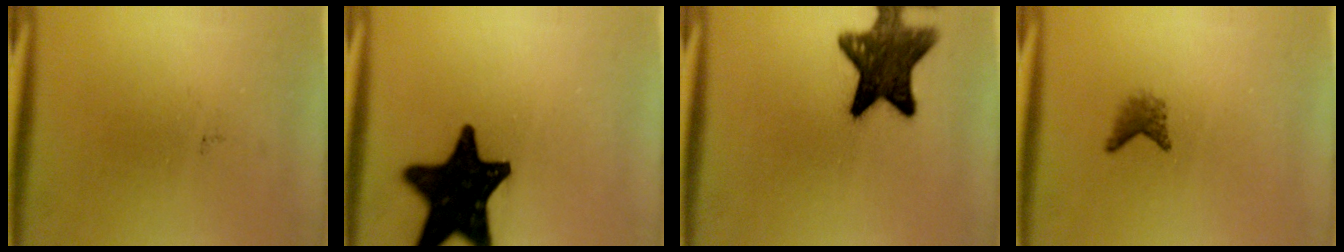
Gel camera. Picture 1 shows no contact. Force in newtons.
{"total": 18.9}
{"total": 12.2}
{"total": 1.7}